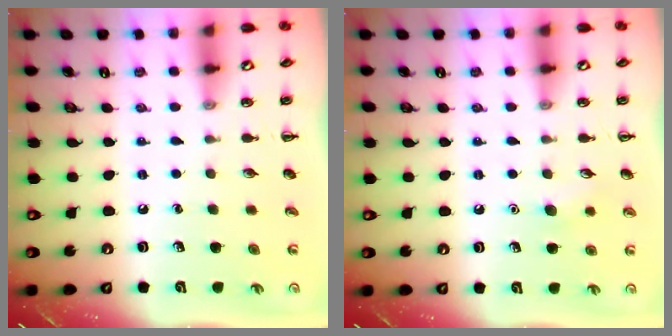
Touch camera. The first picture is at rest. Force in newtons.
{"total": 5.5, "press": 5.4, "slide": 1.3}